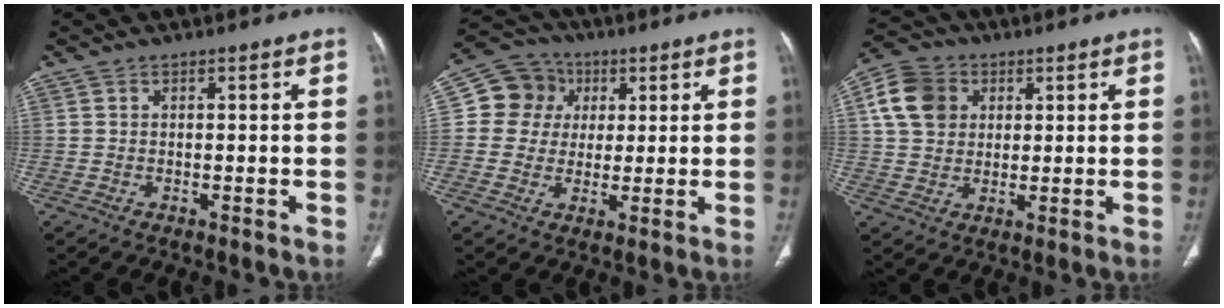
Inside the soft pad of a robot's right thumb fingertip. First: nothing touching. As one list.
[{"total": 9.4, "force": [2.0, 8.7, 2.8], "torque": [-0.020, 0.008, 0.027]}, {"total": 9.8, "force": [2.8, 8.2, 4.7], "torque": [-0.074, 0.004, 0.046]}]